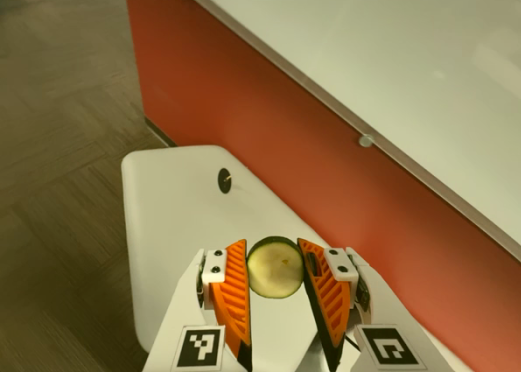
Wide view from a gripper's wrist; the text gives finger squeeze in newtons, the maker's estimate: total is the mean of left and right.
{"total": 10.4, "left": 10.9, "right": 9.8}